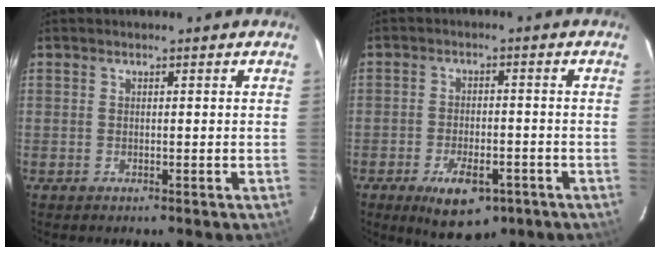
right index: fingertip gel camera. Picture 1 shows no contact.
{"total": 10.0, "force": [-5.8, 4.8, 6.7], "torque": [-0.124, -0.008, -0.079]}